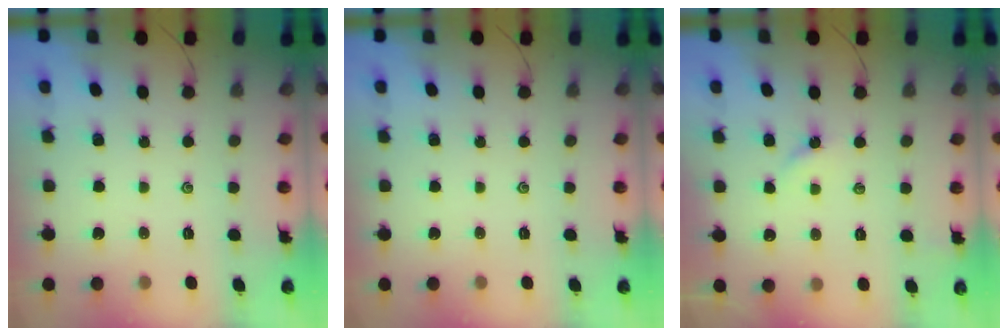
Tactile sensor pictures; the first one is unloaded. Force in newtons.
{"total": 0.0}
{"total": 2.9, "press": 2.9, "slide": 0.4}